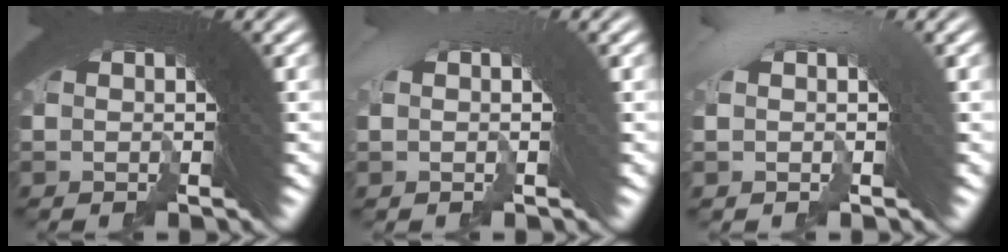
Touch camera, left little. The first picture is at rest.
{"total": 0.6, "force": [-0.2, -0.6, 0.0], "torque": [0.007, 0.021, -0.004]}
{"total": 1.2, "force": [0.5, 0.0, 1.1], "torque": [-0.010, 0.034, 0.000]}